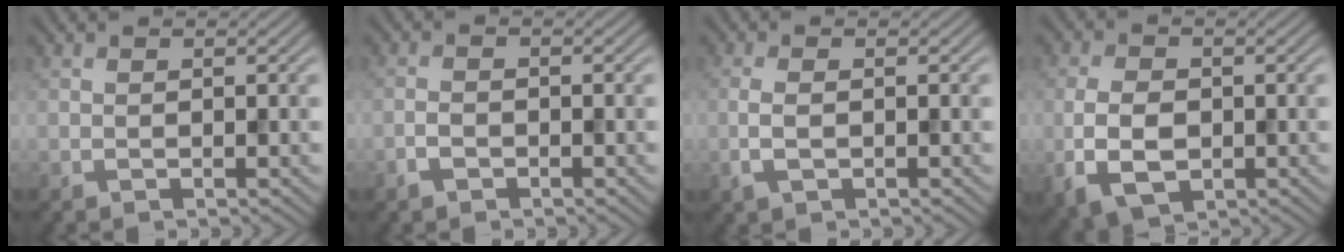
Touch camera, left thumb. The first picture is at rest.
{"total": 1.6, "force": [-1.1, 0.9, 0.8], "torque": [-0.017, 0.001, -0.024]}
{"total": 2.1, "force": [-0.5, 0.9, 1.9], "torque": [-0.048, -0.002, -0.011]}
{"total": 5.9, "force": [-1.3, 3.8, 4.3], "torque": [-0.099, -0.009, -0.026]}